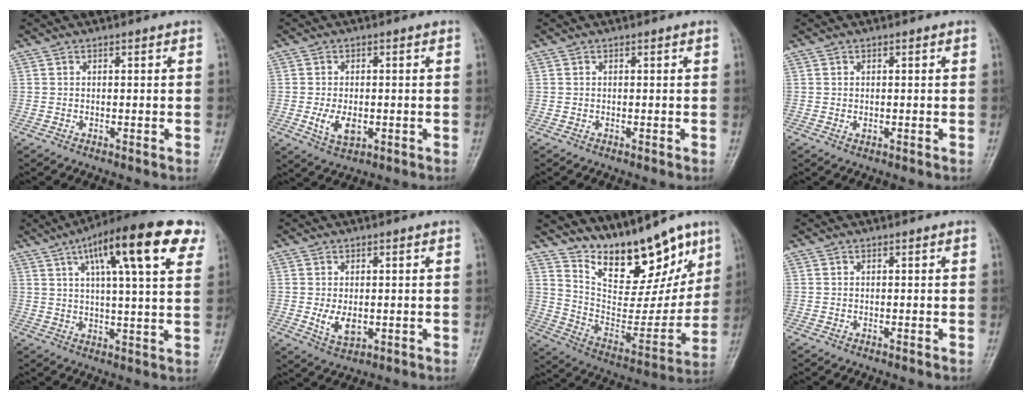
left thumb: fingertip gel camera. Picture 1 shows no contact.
{"total": 5.1, "force": [-1.1, 3.0, 4.0], "torque": [-0.071, -0.007, -0.015]}
{"total": 0.0}
{"total": 0.9, "force": [0.0, 0.6, 0.6], "torque": [-0.007, -0.001, 0.001]}
{"total": 18.3, "force": [8.7, 4.1, 15.6], "torque": [-0.217, 0.000, 0.124]}
{"total": 4.6, "force": [-0.4, 2.9, 3.6], "torque": [-0.058, -0.011, 0.002]}
{"total": 19.4, "force": [14.4, 7.7, 10.5], "torque": [-0.103, -0.088, 0.247]}
{"total": 0.0}